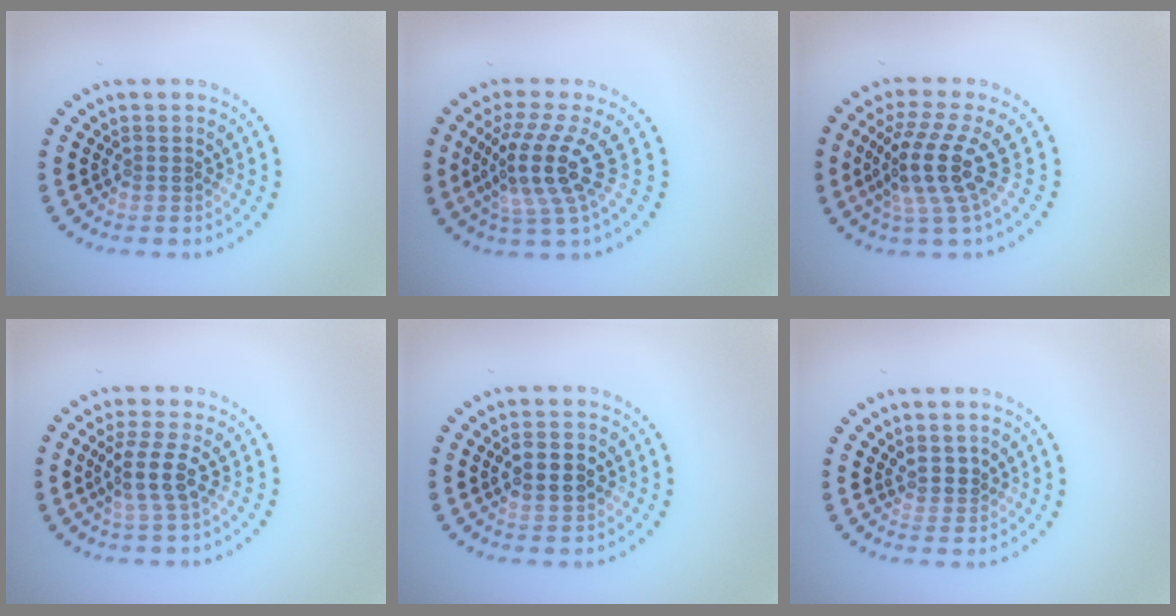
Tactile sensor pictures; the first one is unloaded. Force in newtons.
{"total": 4.7, "press": 3.5, "slide": 3.2}
{"total": 4.6, "press": 3.5, "slide": 3.0}
{"total": 2.9, "press": 2.4, "slide": 1.7}
{"total": 2.8, "press": 2.8, "slide": 0.2}
{"total": 1.4, "press": 1.1, "slide": 0.9}